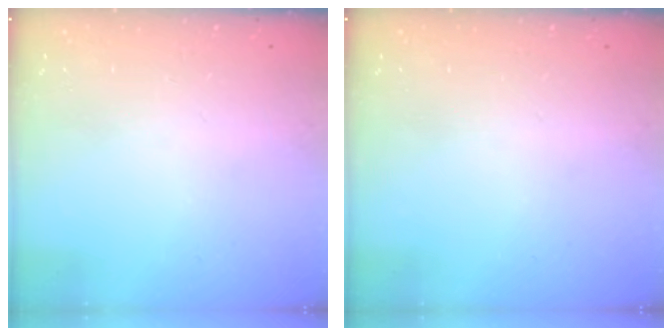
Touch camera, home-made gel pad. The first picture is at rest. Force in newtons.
{"total": 0.0}